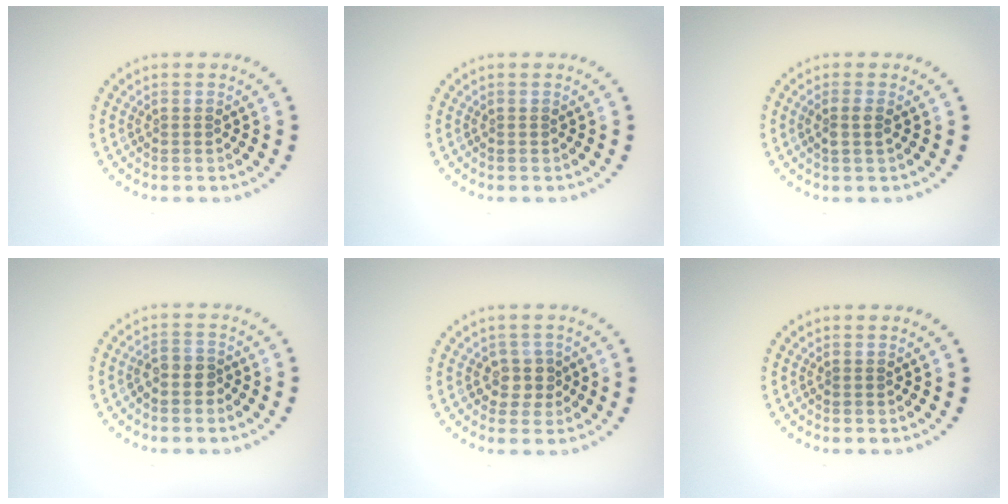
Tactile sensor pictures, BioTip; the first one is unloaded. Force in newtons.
{"total": 0.0}
{"total": 1.3, "press": 1.1, "slide": 0.6}
{"total": 2.0, "press": 1.8, "slide": 0.9}
{"total": 2.0, "press": 1.7, "slide": 1.2}
{"total": 0.0}